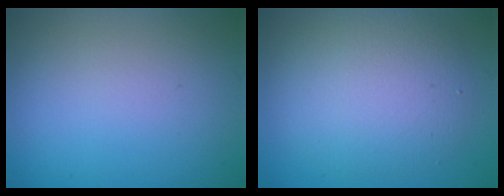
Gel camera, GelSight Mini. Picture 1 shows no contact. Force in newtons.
{"total": 5.3, "press": 5.3, "slide": 0.5}